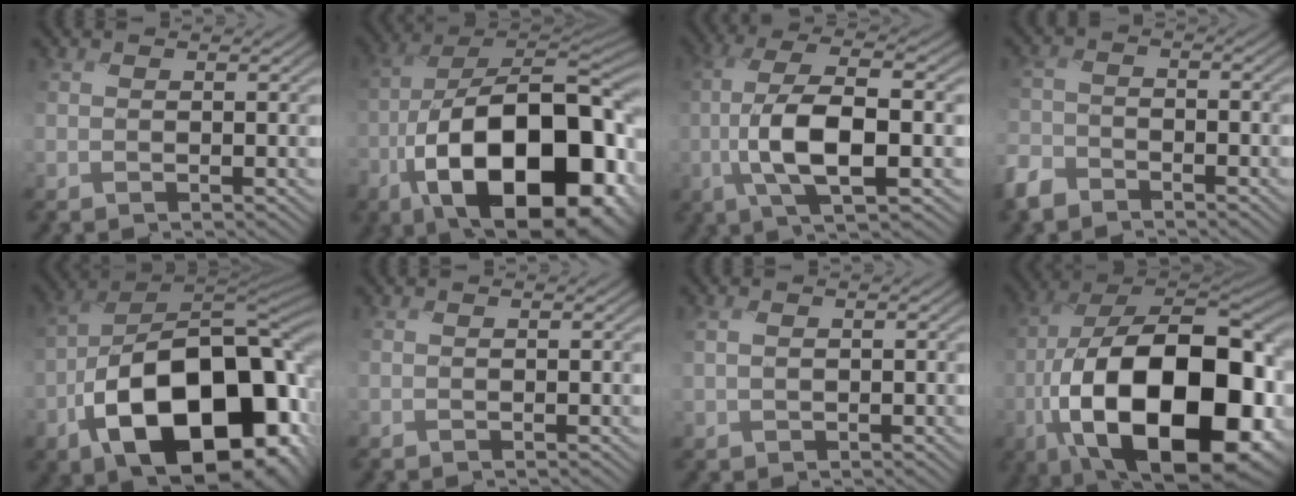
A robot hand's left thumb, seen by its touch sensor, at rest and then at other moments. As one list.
[{"total": 21.3, "force": [-7.8, 11.1, 16.4], "torque": [-0.277, -0.030, -0.117]}, {"total": 10.7, "force": [-2.0, 4.2, 9.7], "torque": [-0.200, 0.003, -0.037]}, {"total": 4.3, "force": [-3.7, 2.1, 0.8], "torque": [-0.027, -0.010, -0.090]}, {"total": 20.1, "force": [-6.9, 12.2, 14.4], "torque": [-0.235, -0.056, -0.096]}, {"total": 0.0}, {"total": 1.7, "force": [0.5, 1.5, 0.8], "torque": [-0.023, -0.001, 0.016]}, {"total": 22.4, "force": [-6.4, 11.9, 17.9], "torque": [-0.341, -0.030, -0.090]}]